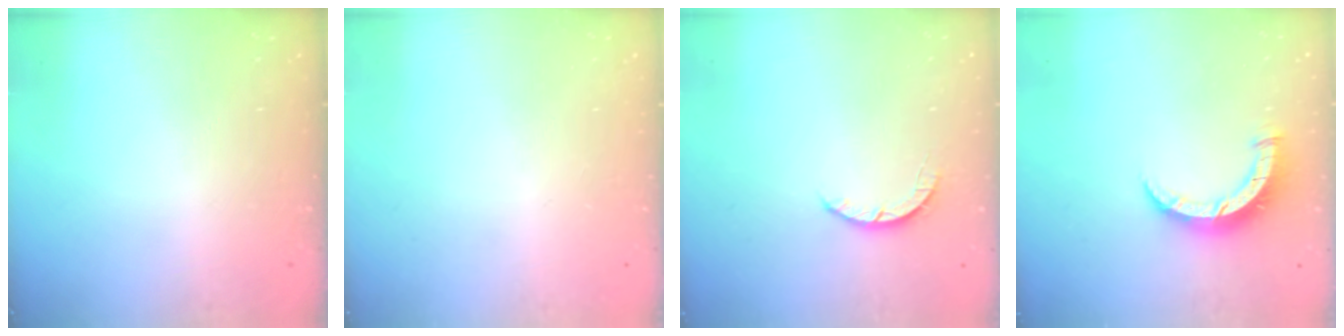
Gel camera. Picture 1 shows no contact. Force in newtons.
{"total": 0.0}
{"total": 2.5, "press": 2.4, "slide": 0.4}
{"total": 8.0, "press": 7.9, "slide": 1.0}